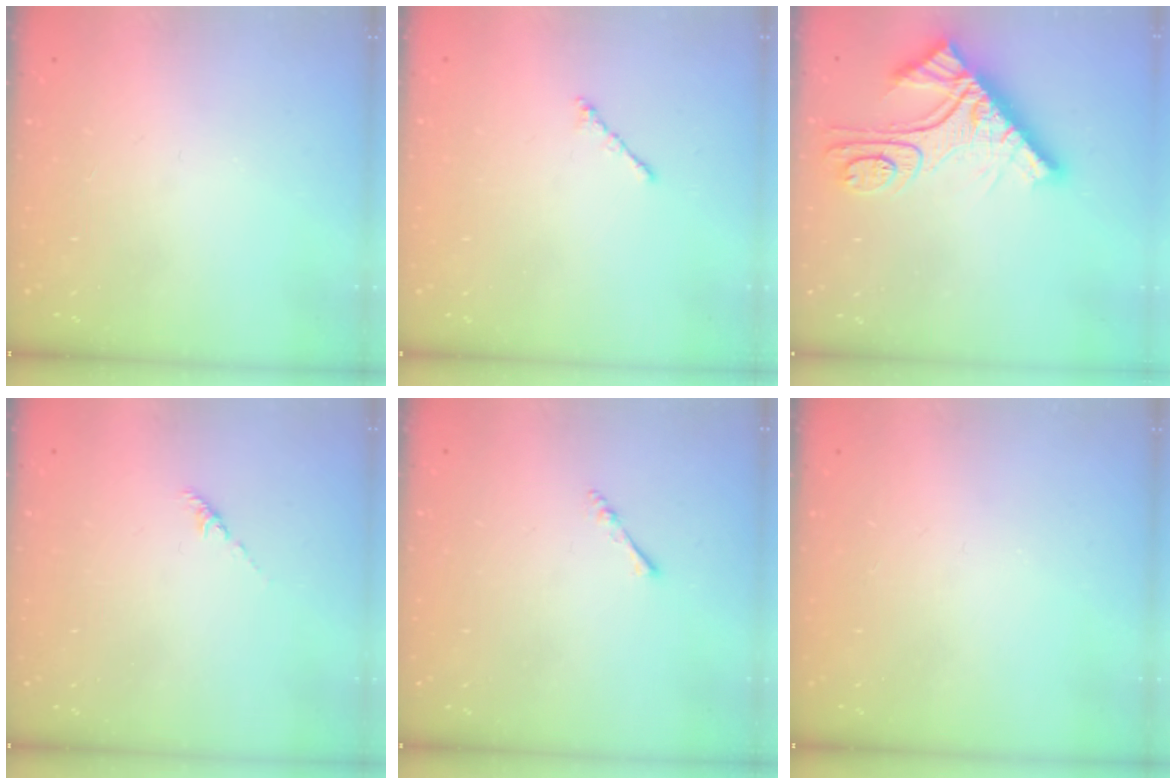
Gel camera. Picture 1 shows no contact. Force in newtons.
{"total": 0.9, "press": 0.7, "slide": 0.5}
{"total": 17.4, "press": 17.3, "slide": 1.8}
{"total": 1.2, "press": 1.1, "slide": 0.5}
{"total": 2.4, "press": 2.3, "slide": 0.5}
{"total": 0.0}